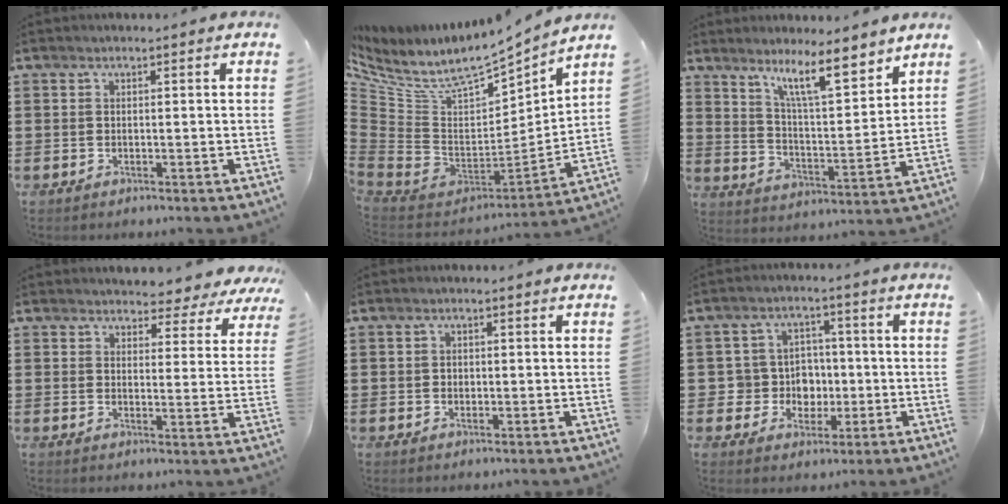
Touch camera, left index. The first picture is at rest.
{"total": 8.0, "force": [6.1, 3.3, 4.0], "torque": [-0.109, -0.058, 0.107]}
{"total": 9.8, "force": [7.6, 1.4, 6.0], "torque": [-0.114, -0.039, 0.129]}
{"total": 3.6, "force": [3.4, 1.0, 0.3], "torque": [-0.017, -0.018, 0.059]}
{"total": 0.9, "force": [0.2, 0.8, 0.5], "torque": [-0.012, 0.005, 0.003]}
{"total": 5.9, "force": [-0.3, 5.8, 1.4], "torque": [-0.044, 0.010, -0.003]}